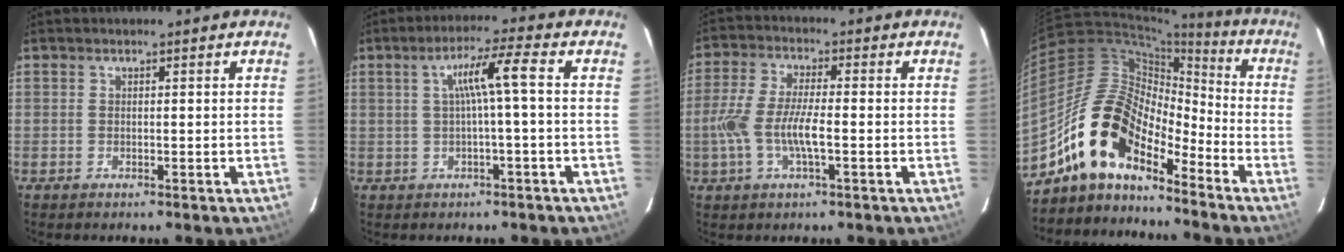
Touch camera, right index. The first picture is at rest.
{"total": 5.6, "force": [-0.1, -0.6, 5.6], "torque": [-0.103, 0.008, 0.007]}
{"total": 8.8, "force": [-2.1, 2.2, 8.3], "torque": [-0.174, -0.001, -0.042]}
{"total": 14.4, "force": [-10.9, 5.8, 7.5], "torque": [-0.127, 0.018, -0.217]}